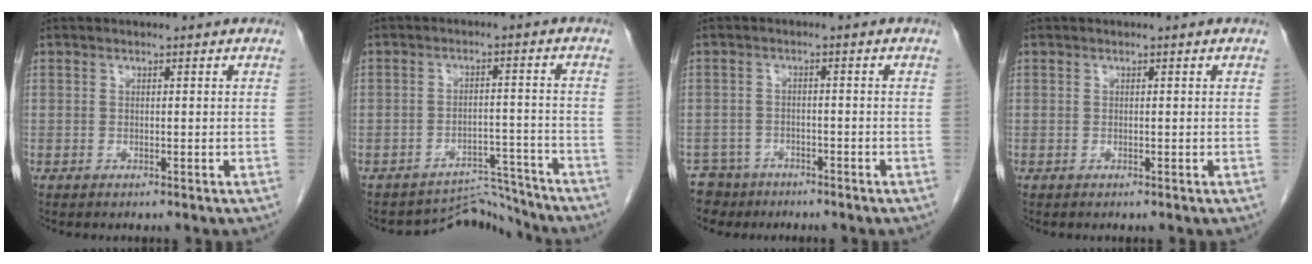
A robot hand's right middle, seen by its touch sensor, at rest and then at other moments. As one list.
[{"total": 6.1, "force": [-5.6, 0.2, -2.3], "torque": [0.044, 0.029, -0.079]}, {"total": 5.0, "force": [-3.9, 3.0, -0.6], "torque": [0.011, 0.001, -0.069]}, {"total": 0.0}]